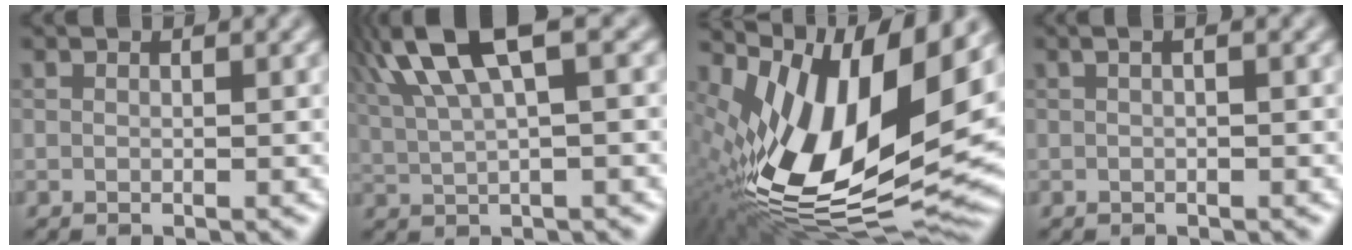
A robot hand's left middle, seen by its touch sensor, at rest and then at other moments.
{"total": 8.1, "force": [3.7, 2.4, 6.8], "torque": [-0.148, 0.022, 0.073]}
{"total": 16.3, "force": [2.4, 7.8, 14.2], "torque": [-0.273, -0.002, 0.040]}
{"total": 1.3, "force": [0.5, 0.4, 1.2], "torque": [-0.015, -0.006, 0.003]}